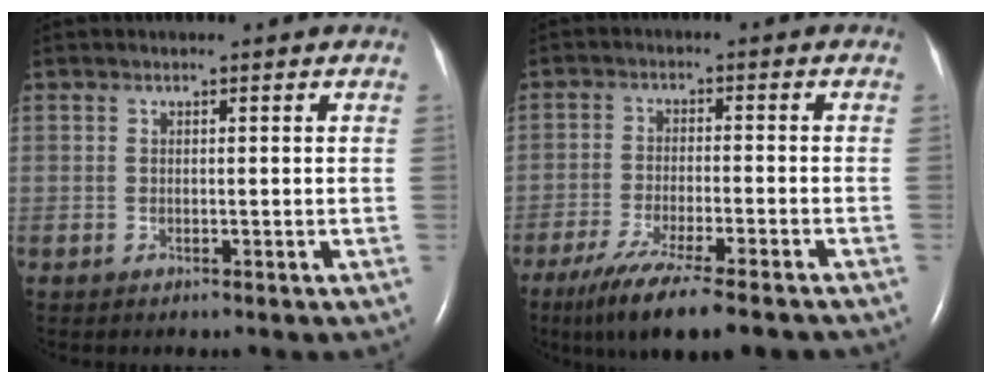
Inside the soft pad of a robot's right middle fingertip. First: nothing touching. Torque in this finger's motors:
{"motor_torque": [1.08, -1.06, 0.21, 0.13]}